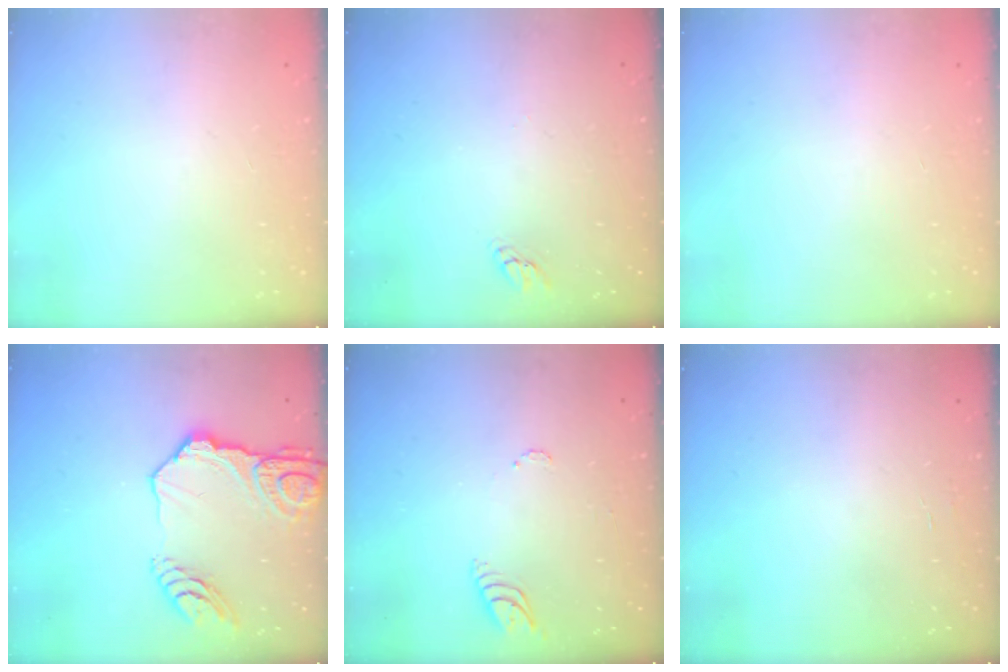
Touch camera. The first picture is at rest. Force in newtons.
{"total": 2.2, "press": 2.2, "slide": 0.2}
{"total": 0.0}
{"total": 16.0, "press": 15.9, "slide": 1.6}
{"total": 5.1, "press": 5.0, "slide": 0.5}
{"total": 1.3, "press": 1.3, "slide": 0.1}